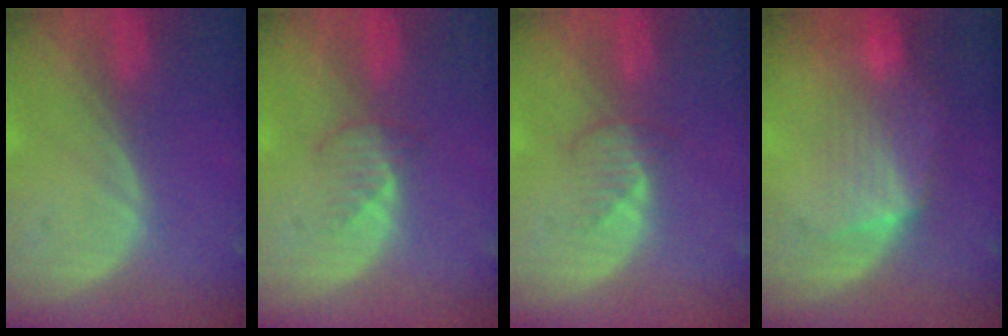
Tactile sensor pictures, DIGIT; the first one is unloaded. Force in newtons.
{"total": 2.5, "press": 2.5, "slide": 0.2}
{"total": 2.5, "press": 2.5, "slide": 0.4}
{"total": 7.0, "press": 6.5, "slide": 2.6}